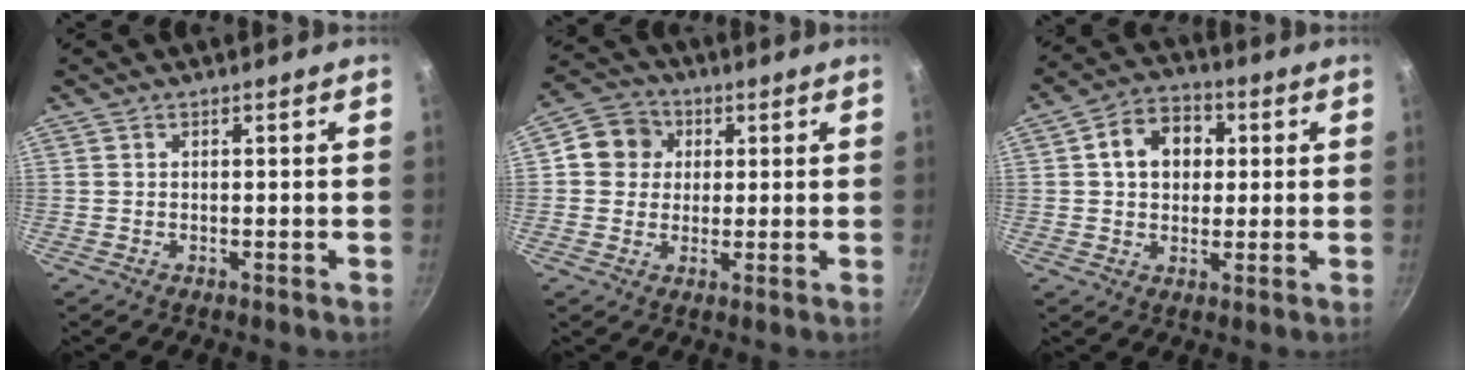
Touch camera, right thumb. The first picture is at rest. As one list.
[{"total": 7.8, "force": [1.7, 7.1, 2.7], "torque": [-0.010, 0.011, 0.012]}, {"total": 9.6, "force": [1.9, 7.4, 5.8], "torque": [-0.060, 0.014, 0.019]}]